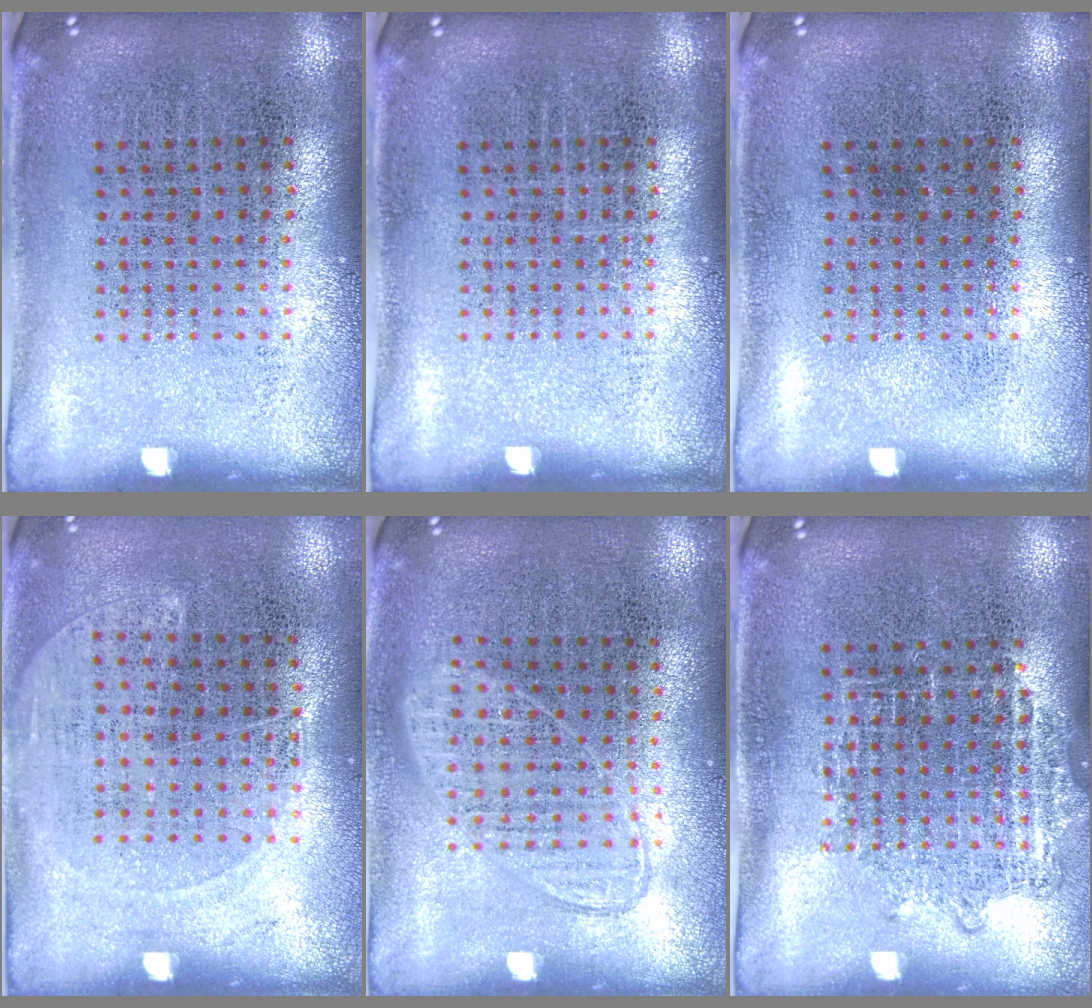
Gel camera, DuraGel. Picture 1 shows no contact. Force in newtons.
{"total": 0.0}
{"total": 0.0}
{"total": 1.3, "press": 1.0, "slide": 0.7}
{"total": 0.9, "press": 0.9, "slide": 0.3}
{"total": 1.0, "press": 1.0, "slide": 0.2}